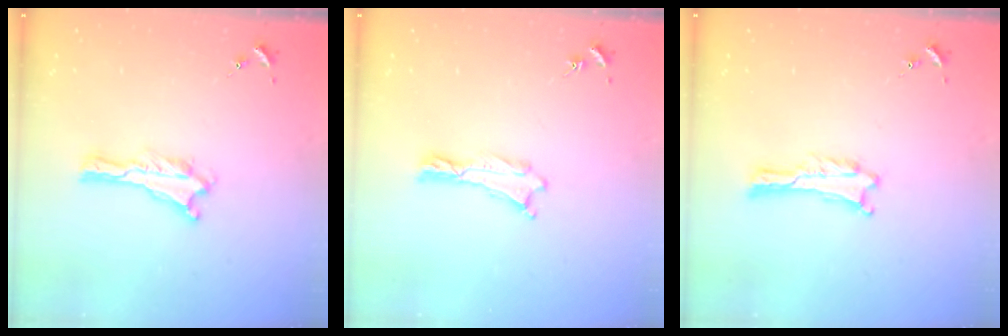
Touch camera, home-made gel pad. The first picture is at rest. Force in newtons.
{"total": 0.0}
{"total": 0.5, "press": 0.5, "slide": 0.1}